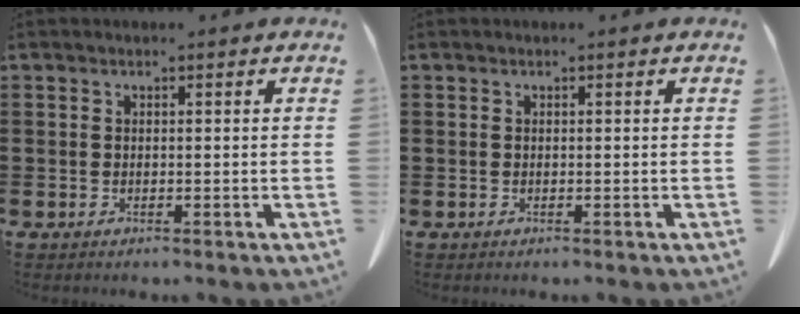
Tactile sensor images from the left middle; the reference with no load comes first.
{"total": 0.0}